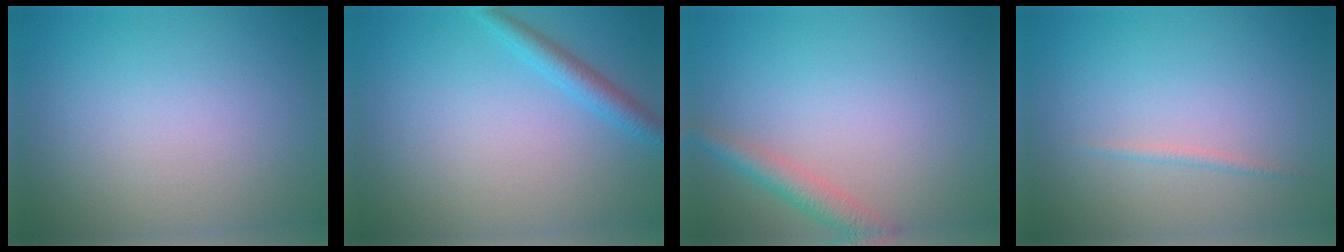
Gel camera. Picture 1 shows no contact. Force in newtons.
{"total": 2.2, "press": 2.2, "slide": 0.2}
{"total": 2.6, "press": 2.6, "slide": 0.2}
{"total": 0.6, "press": 0.6, "slide": 0.0}